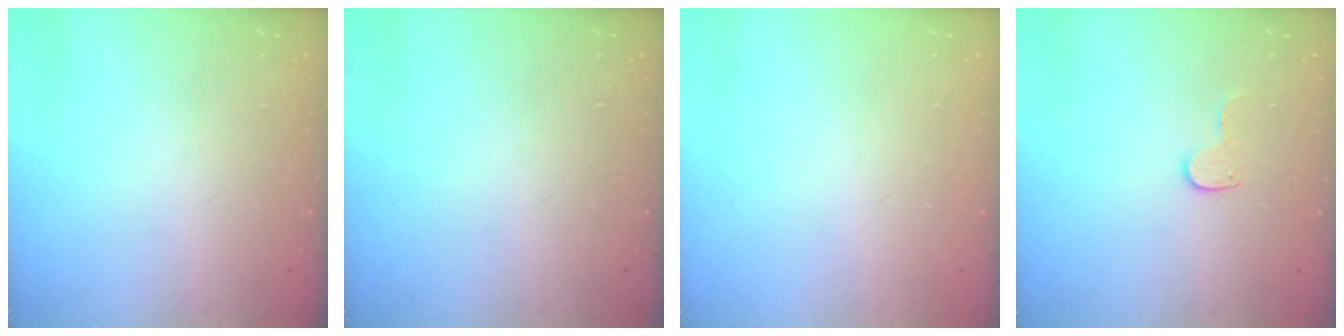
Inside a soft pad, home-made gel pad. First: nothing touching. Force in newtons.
{"total": 0.0}
{"total": 0.6, "press": 0.6, "slide": 0.2}
{"total": 6.9, "press": 6.9, "slide": 0.5}